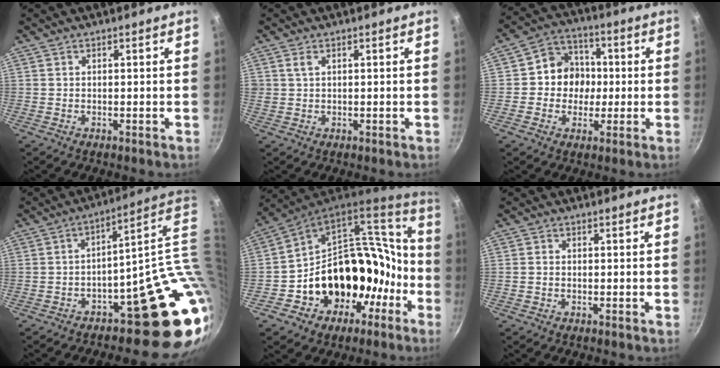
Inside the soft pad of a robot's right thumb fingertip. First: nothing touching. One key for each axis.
{"total": 1.4, "fx": 0.7, "fy": 0.8, "fz": 1.0, "tx": -0.016, "ty": -0.001, "tz": 0.013}
{"total": 9.3, "fx": -0.2, "fy": 8.6, "fz": 3.7, "tx": -0.011, "ty": 0.019, "tz": -0.019}
{"total": 19.0, "fx": -1.4, "fy": 7.7, "fz": 17.3, "tx": -0.156, "ty": 0.004, "tz": -0.013}
{"total": 23.5, "fx": -6.7, "fy": 18.9, "fz": 12.2, "tx": -0.146, "ty": 0.090, "tz": -0.084}
{"total": 0.9, "fx": -0.3, "fy": 0.7, "fz": 0.4, "tx": -0.006, "ty": 0.003, "tz": -0.007}